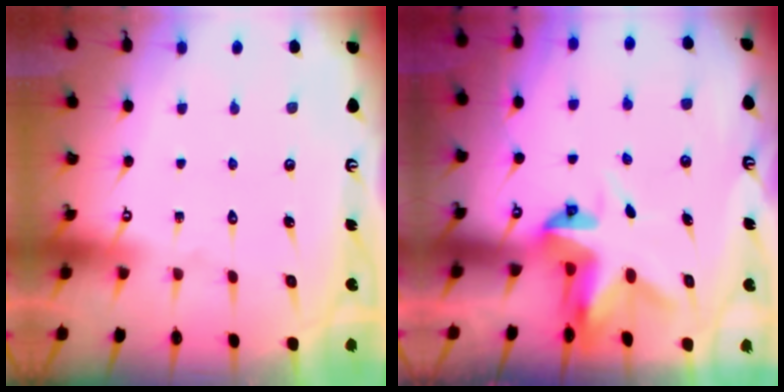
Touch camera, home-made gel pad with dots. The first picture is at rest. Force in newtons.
{"total": 4.4, "press": 4.3, "slide": 0.3}